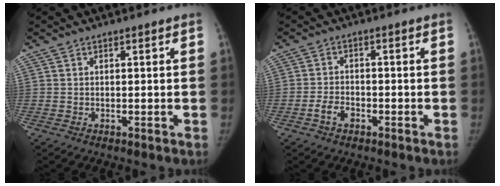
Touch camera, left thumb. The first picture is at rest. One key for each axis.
{"total": 3.4, "fx": -2.1, "fy": 2.2, "fz": 1.7, "tx": -0.030, "ty": 0.018, "tz": -0.037}